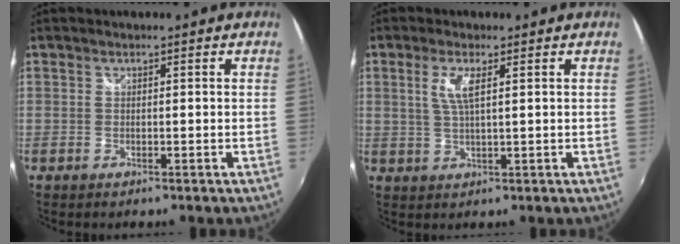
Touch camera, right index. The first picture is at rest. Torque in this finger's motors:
{"motor_torque": [0.14, 0.00, 0.18, 0.08]}